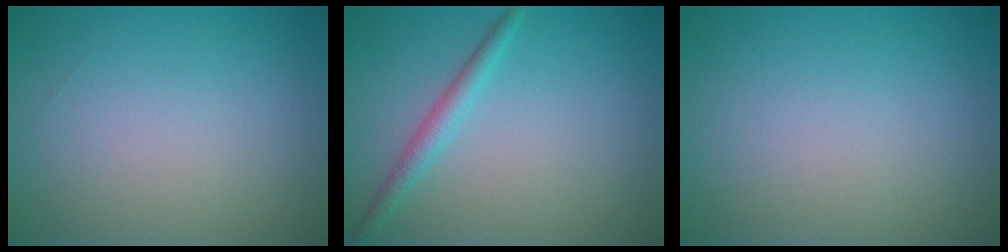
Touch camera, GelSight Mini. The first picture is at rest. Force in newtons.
{"total": 2.0, "press": 2.0, "slide": 0.1}
{"total": 0.0}